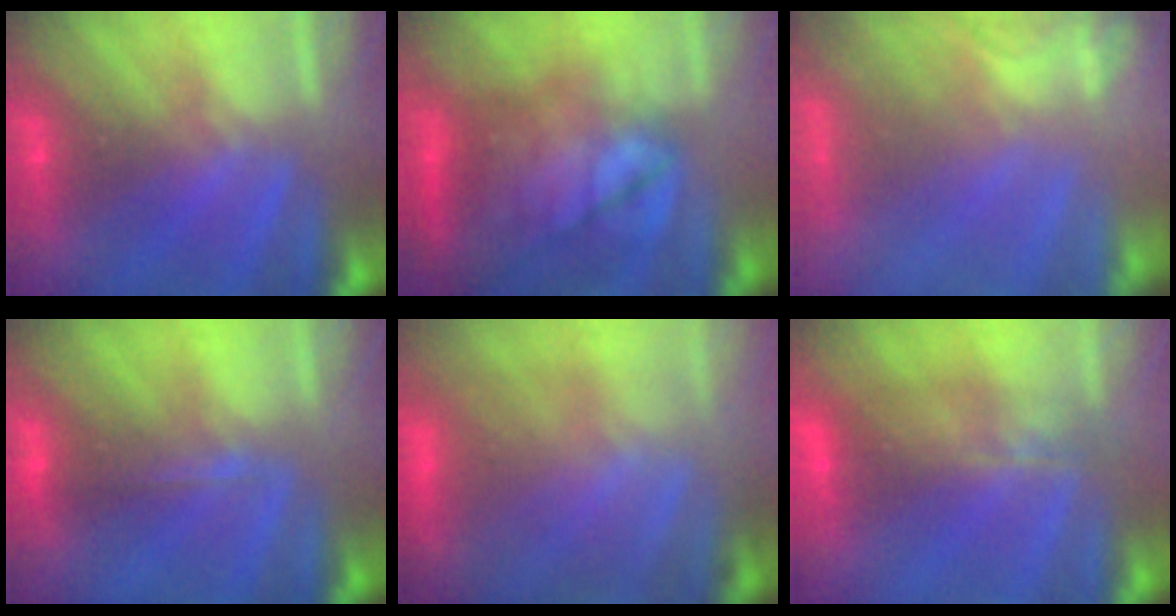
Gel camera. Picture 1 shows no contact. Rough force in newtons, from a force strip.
{"total": 9.1}
{"total": 5.6}
{"total": 1.7}
{"total": 7.3}
{"total": 6.9}